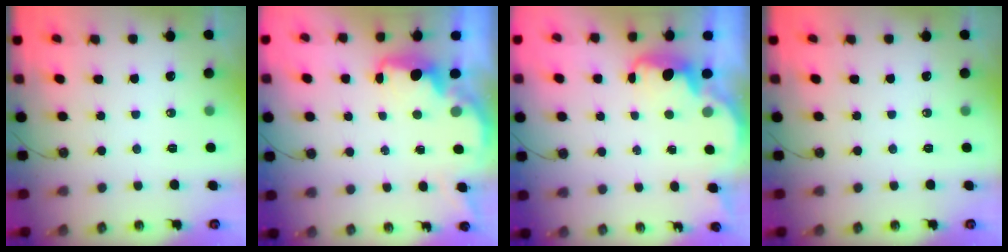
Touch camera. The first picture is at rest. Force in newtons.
{"total": 2.3, "press": 2.2, "slide": 0.8}
{"total": 3.0, "press": 2.9, "slide": 0.7}
{"total": 0.0}